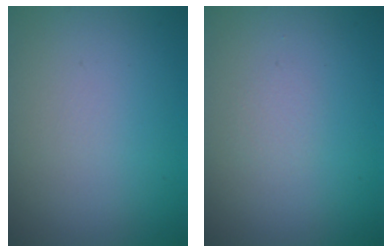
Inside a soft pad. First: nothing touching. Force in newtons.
{"total": 0.5, "press": 0.5, "slide": 0.1}